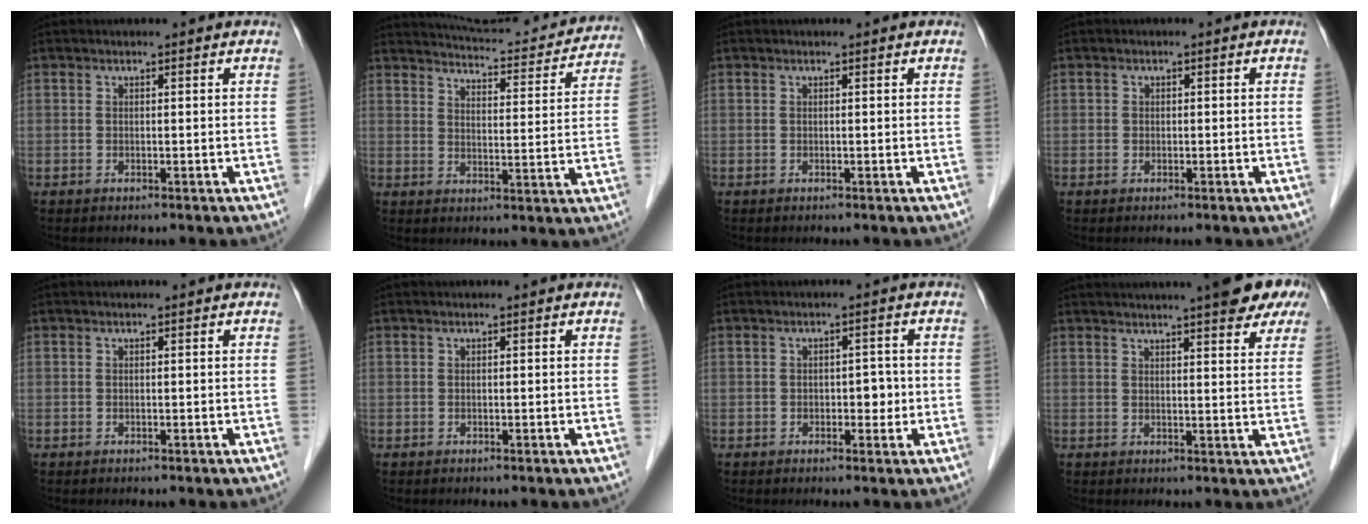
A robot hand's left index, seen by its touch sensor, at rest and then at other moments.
{"total": 18.7, "force": [17.9, 2.8, 4.4], "torque": [-0.055, -0.033, 0.219]}
{"total": 0.0}
{"total": 0.8, "force": [-0.3, 0.8, 0.1], "torque": [0.003, 0.001, -0.006]}
{"total": 0.0}
{"total": 0.0}
{"total": 2.3, "force": [-0.9, 1.4, 1.7], "torque": [-0.019, 0.009, -0.012]}
{"total": 13.9, "force": [10.4, 2.5, 8.9], "torque": [-0.119, 0.020, 0.118]}